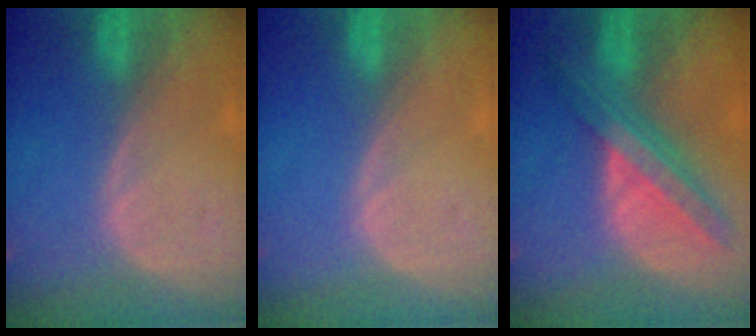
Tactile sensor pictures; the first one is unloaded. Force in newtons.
{"total": 0.0}
{"total": 8.7, "press": 7.6, "slide": 4.2}